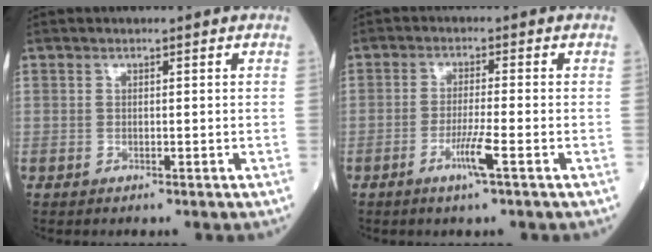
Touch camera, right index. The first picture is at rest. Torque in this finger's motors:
{"motor_torque": [0.62, -0.21, 0.27, 0.09]}